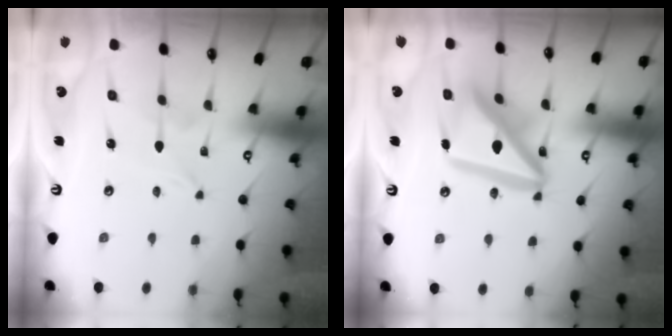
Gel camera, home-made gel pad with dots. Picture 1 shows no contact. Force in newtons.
{"total": 18.4, "press": 18.3, "slide": 2.0}